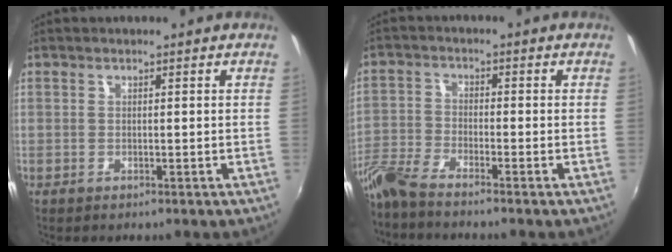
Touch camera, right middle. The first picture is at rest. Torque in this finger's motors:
{"motor_torque": [1.08, -1.06, 0.61, 0.21]}